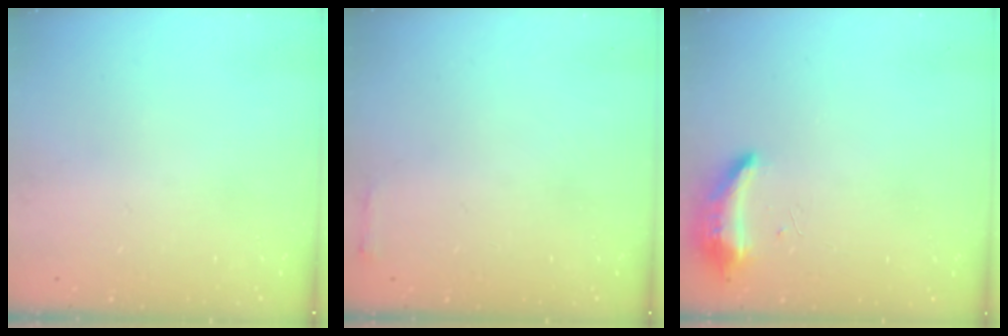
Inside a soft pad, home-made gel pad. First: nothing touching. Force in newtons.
{"total": 2.3, "press": 2.3, "slide": 0.5}
{"total": 16.8, "press": 10.1, "slide": 13.4}